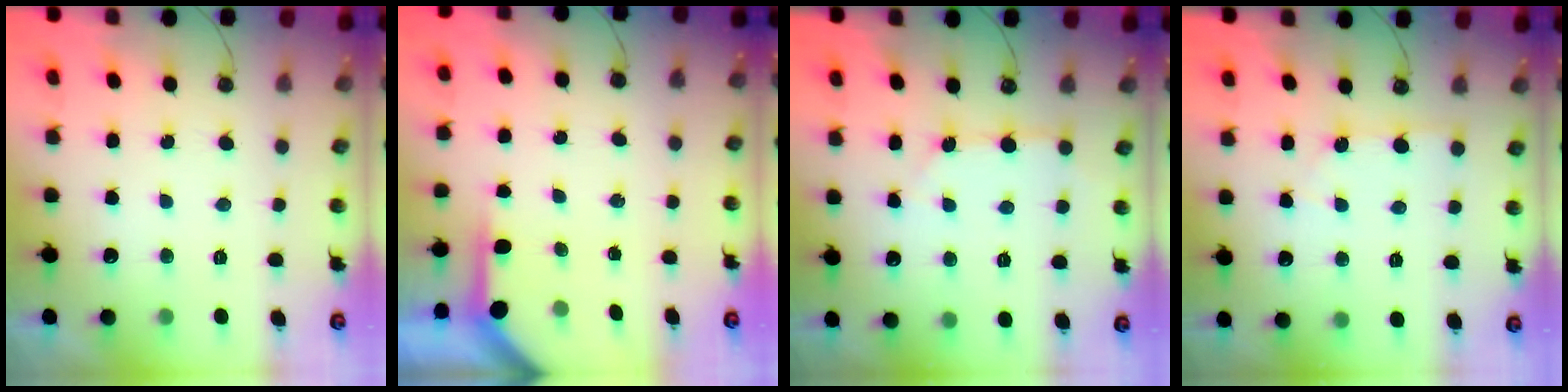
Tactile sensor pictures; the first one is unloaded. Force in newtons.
{"total": 3.5, "press": 3.5, "slide": 0.3}
{"total": 2.7, "press": 2.7, "slide": 0.4}
{"total": 2.6, "press": 2.6, "slide": 0.4}